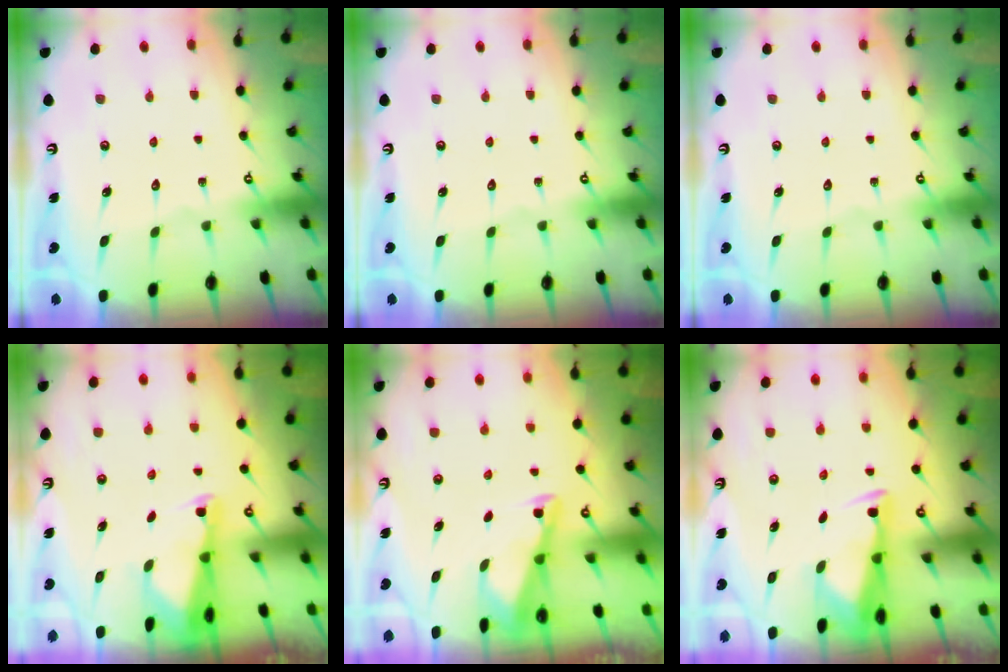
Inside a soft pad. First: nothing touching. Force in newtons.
{"total": 0.0}
{"total": 0.0}
{"total": 2.9, "press": 2.8, "slide": 0.5}
{"total": 2.9, "press": 2.9, "slide": 0.4}
{"total": 3.4, "press": 3.2, "slide": 1.0}